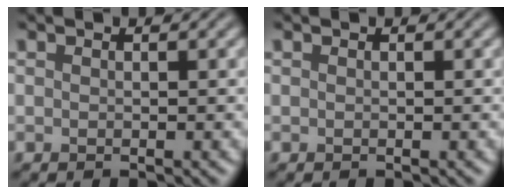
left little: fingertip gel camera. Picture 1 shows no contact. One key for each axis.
{"total": 0.0}